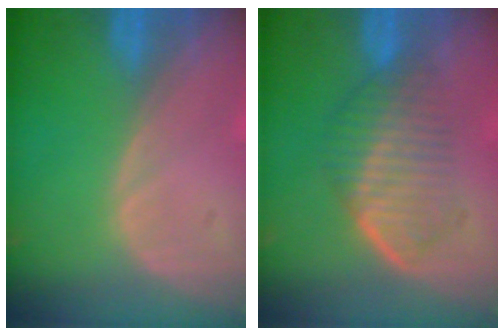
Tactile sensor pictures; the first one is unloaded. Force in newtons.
{"total": 7.0, "press": 6.1, "slide": 3.4}